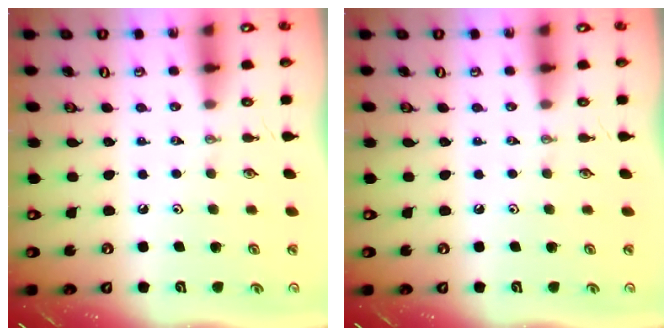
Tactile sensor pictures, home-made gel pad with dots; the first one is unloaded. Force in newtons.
{"total": 0.0}